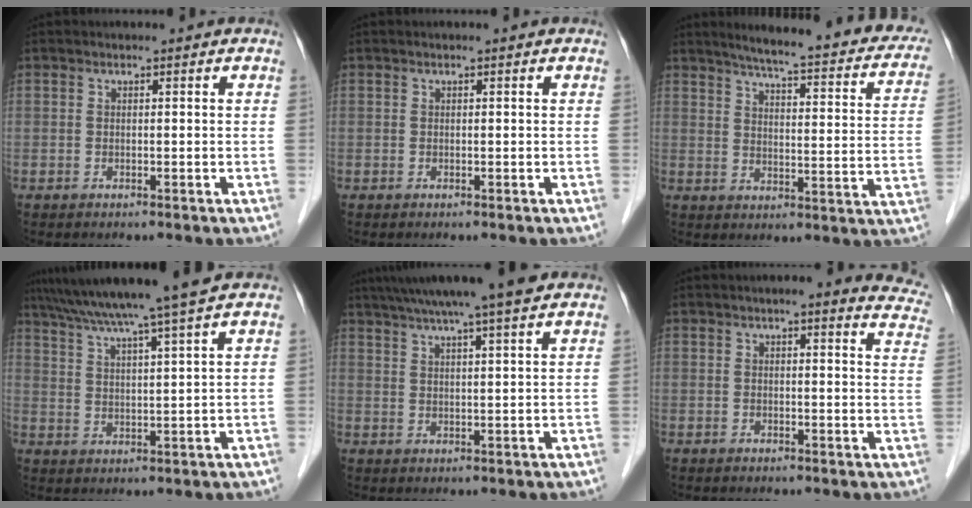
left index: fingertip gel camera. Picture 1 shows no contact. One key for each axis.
{"total": 0.0}
{"total": 23.5, "fx": 19.6, "fy": 3.4, "fz": 12.5, "tx": -0.160, "ty": -0.025, "tz": 0.227}
{"total": 12.2, "fx": 10.1, "fy": -2.2, "fz": 6.5, "tx": -0.110, "ty": 0.002, "tz": 0.153}
{"total": 11.5, "fx": 9.3, "fy": -0.5, "fz": 6.8, "tx": -0.114, "ty": 0.019, "tz": 0.128}
{"total": 11.1, "fx": 9.9, "fy": 1.9, "fz": 4.6, "tx": -0.022, "ty": -0.022, "tz": 0.079}